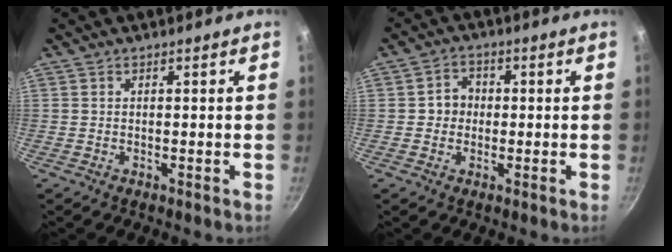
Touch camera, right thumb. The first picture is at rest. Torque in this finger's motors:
{"motor_torque": [-0.51, 0.49, 0.31, -0.10, 0.00]}